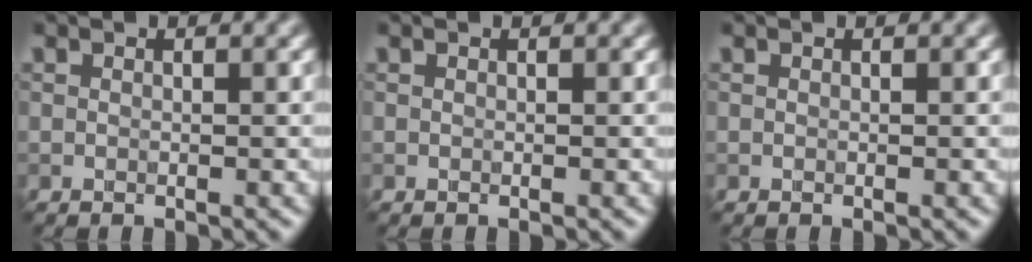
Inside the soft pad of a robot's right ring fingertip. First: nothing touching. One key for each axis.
{"total": 0.0}
{"total": 0.0}